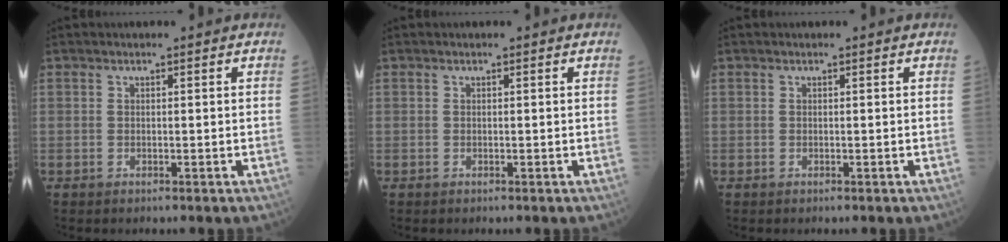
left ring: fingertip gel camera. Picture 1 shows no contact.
{"total": 0.0}
{"total": 0.0}